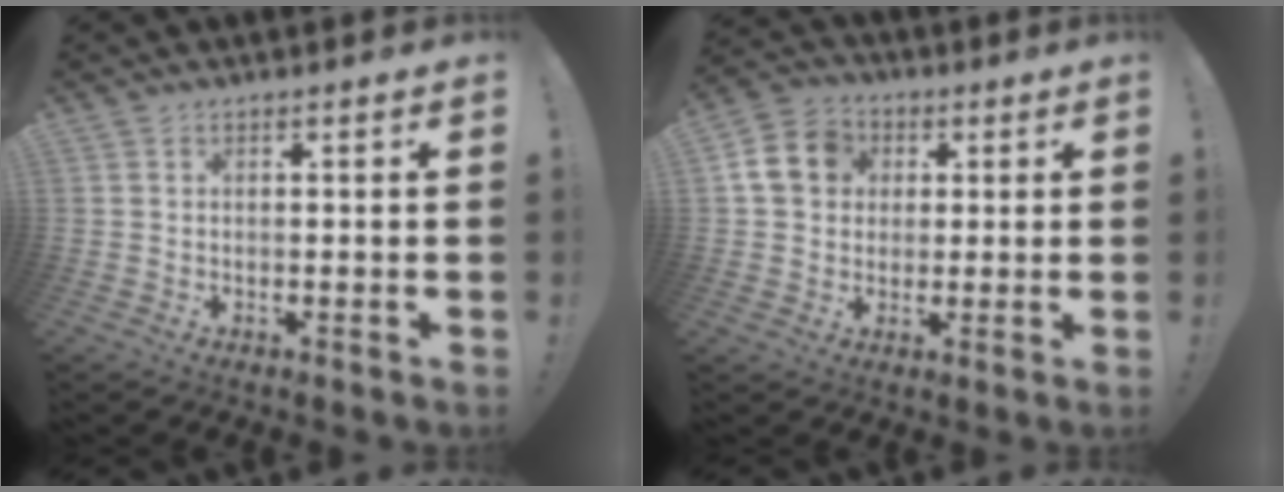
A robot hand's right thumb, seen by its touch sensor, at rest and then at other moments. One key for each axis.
{"total": 11.6, "fx": 2.5, "fy": 10.1, "fz": 5.3, "tx": -0.081, "ty": 0.008, "tz": 0.054}